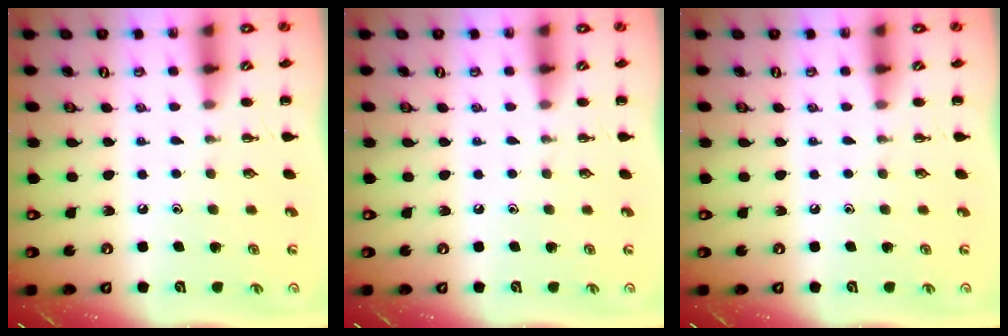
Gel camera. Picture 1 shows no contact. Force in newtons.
{"total": 0.0}
{"total": 0.0}